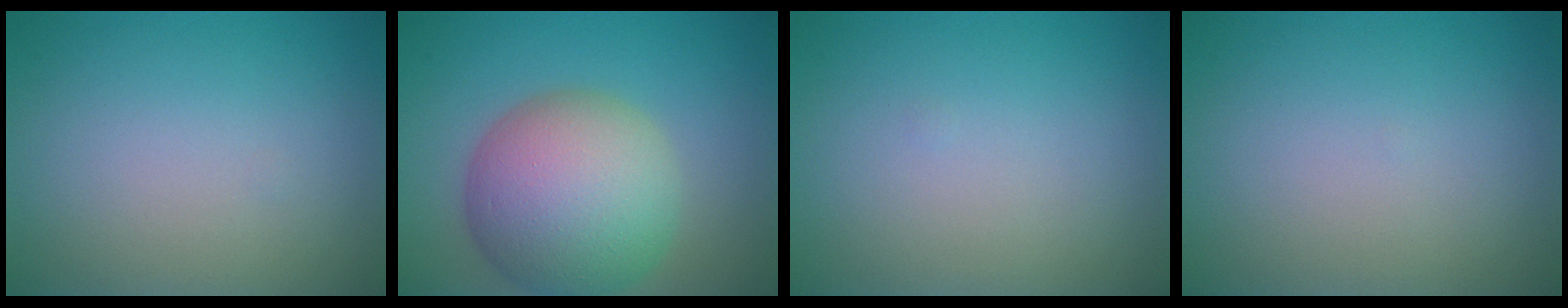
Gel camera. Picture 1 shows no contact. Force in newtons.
{"total": 10.7, "press": 10.7, "slide": 0.1}
{"total": 0.0}
{"total": 0.0}